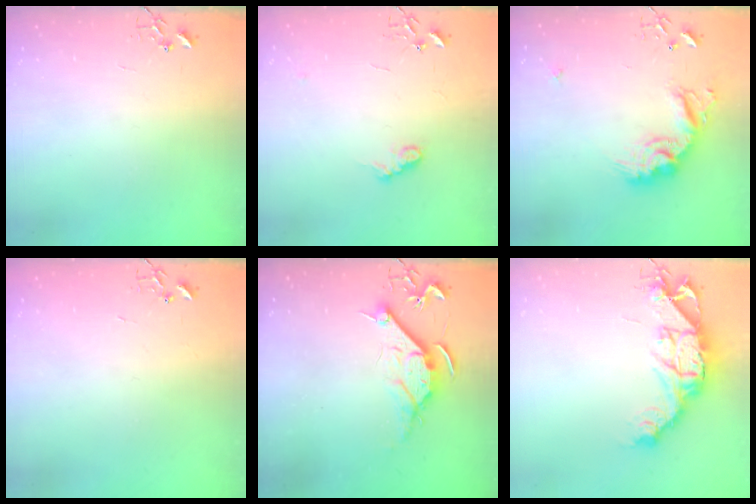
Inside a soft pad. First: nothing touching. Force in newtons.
{"total": 7.7, "press": 7.7, "slide": 0.9}
{"total": 17.5, "press": 17.5, "slide": 1.1}
{"total": 1.5, "press": 1.5, "slide": 0.3}
{"total": 9.7, "press": 9.7, "slide": 0.7}
{"total": 15.1, "press": 15.0, "slide": 1.3}